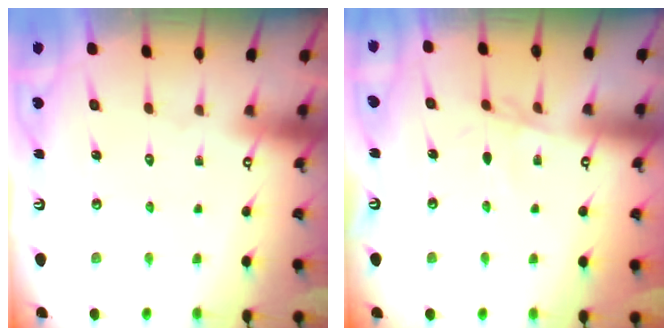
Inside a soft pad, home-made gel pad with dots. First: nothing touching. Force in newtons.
{"total": 2.0, "press": 2.0, "slide": 0.4}